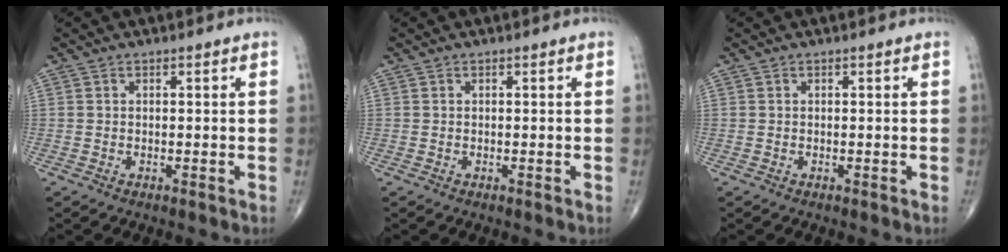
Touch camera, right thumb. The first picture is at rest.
{"total": 0.0}
{"total": 0.0}